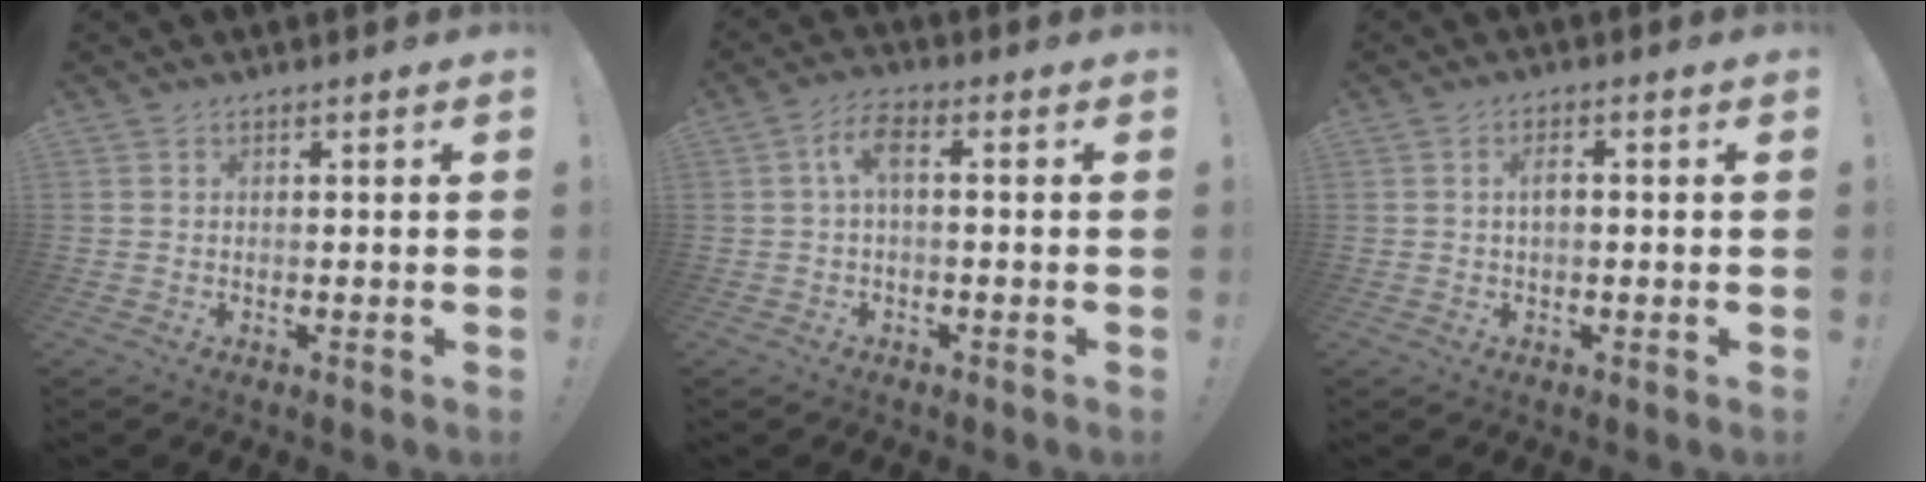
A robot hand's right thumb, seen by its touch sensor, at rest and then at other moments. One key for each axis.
{"total": 5.6, "fx": 0.6, "fy": 1.7, "fz": 5.3, "tx": -0.109, "ty": 0.004, "tz": 0.009}
{"total": 2.2, "fx": 0.1, "fy": 0.9, "fz": 2.0, "tx": -0.030, "ty": 0.003, "tz": -0.001}